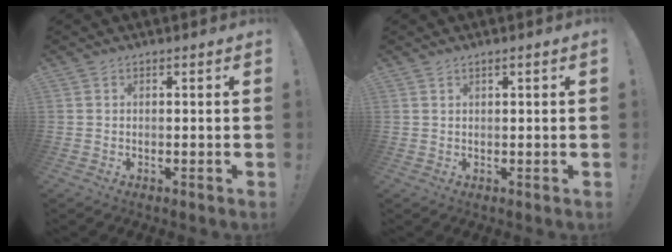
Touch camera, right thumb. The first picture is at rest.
{"total": 1.1, "force": [0.7, -0.1, 0.9], "torque": [-0.023, 0.002, 0.013]}